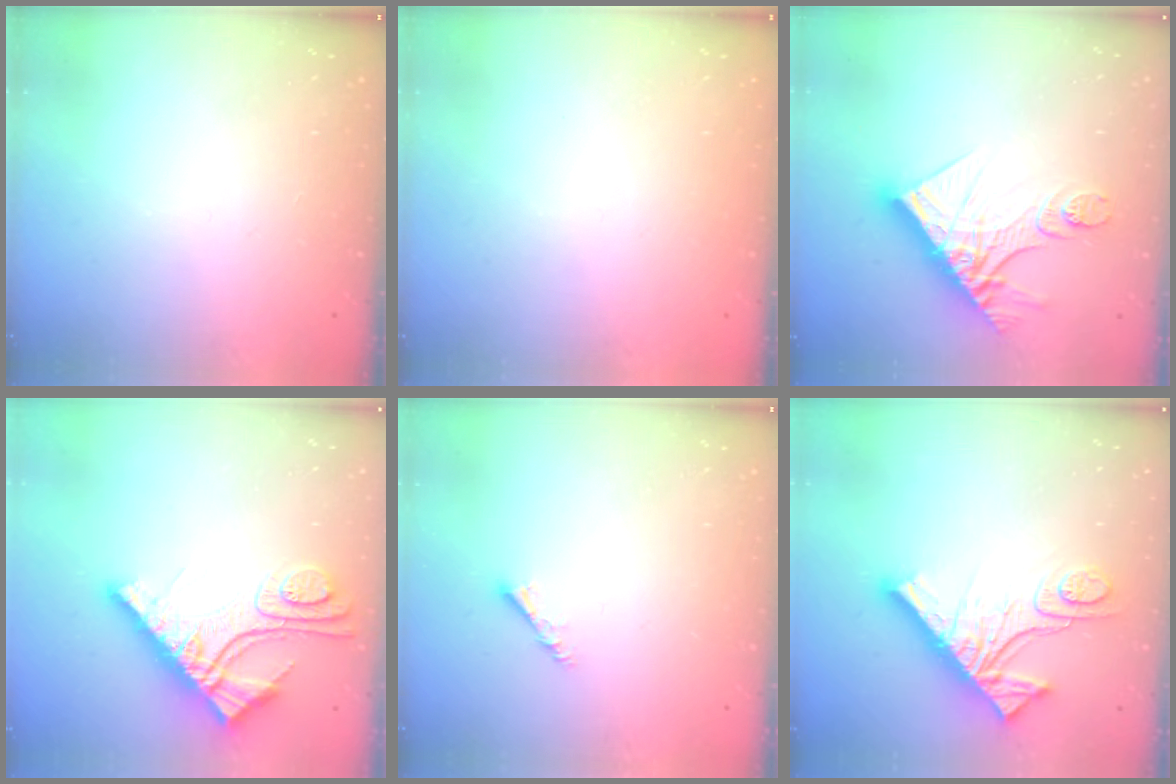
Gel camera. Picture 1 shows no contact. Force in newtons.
{"total": 0.8, "press": 0.7, "slide": 0.3}
{"total": 16.2, "press": 16.2, "slide": 1.7}
{"total": 13.9, "press": 13.8, "slide": 1.4}
{"total": 3.0, "press": 2.9, "slide": 0.6}
{"total": 18.5, "press": 18.4, "slide": 1.5}